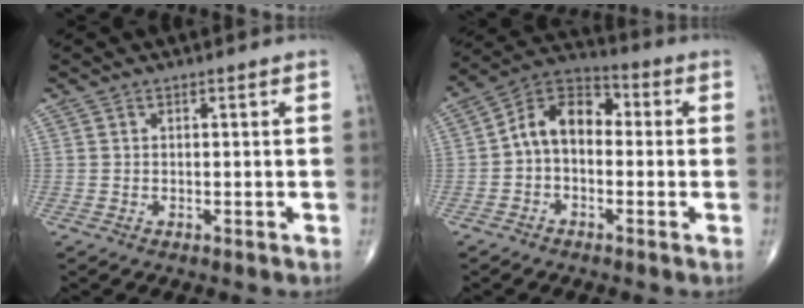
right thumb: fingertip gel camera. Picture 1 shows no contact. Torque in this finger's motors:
{"motor_torque": [-0.28, 0.52, 0.86, 0.00, 0.18]}